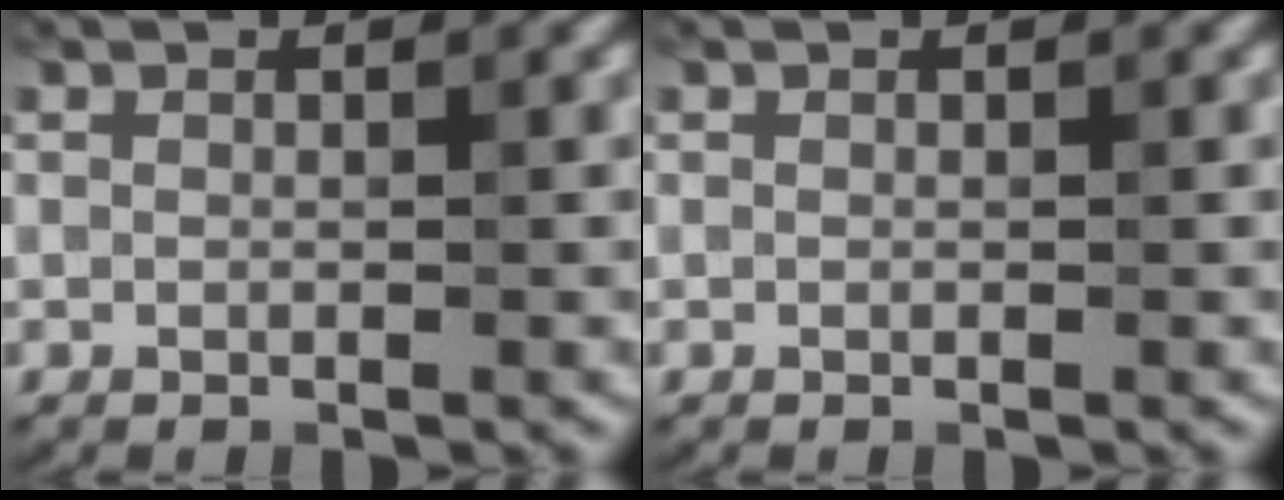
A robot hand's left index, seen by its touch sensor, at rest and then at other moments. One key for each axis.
{"total": 0.0}